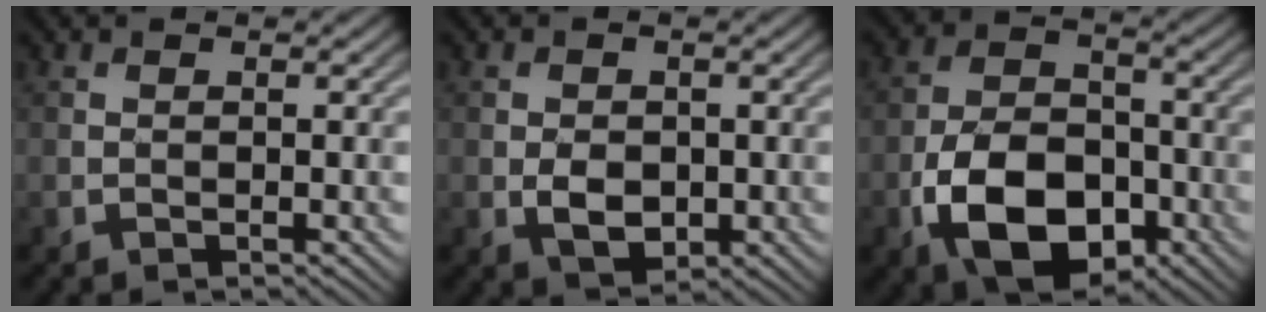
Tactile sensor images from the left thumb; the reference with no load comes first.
{"total": 3.3, "force": [-0.5, 2.4, 2.2], "torque": [-0.044, -0.007, -0.008]}
{"total": 11.5, "force": [-4.7, 7.1, 7.8], "torque": [-0.164, -0.010, -0.089]}